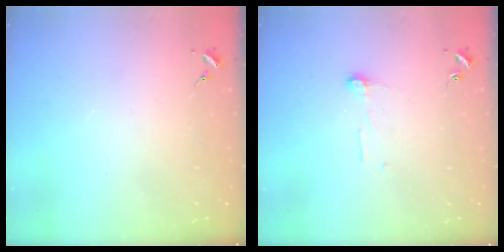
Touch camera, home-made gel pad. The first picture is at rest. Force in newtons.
{"total": 5.6, "press": 5.5, "slide": 0.5}